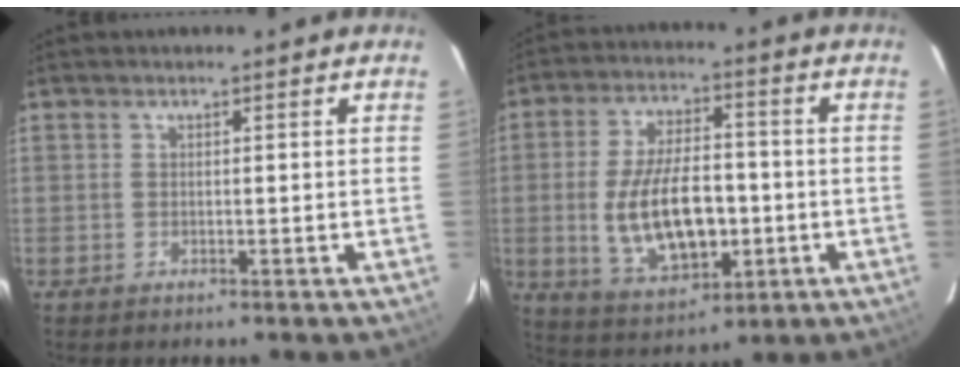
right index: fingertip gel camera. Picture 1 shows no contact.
{"total": 15.2, "force": [-2.4, 7.4, 13.0], "torque": [-0.255, -0.005, -0.024]}